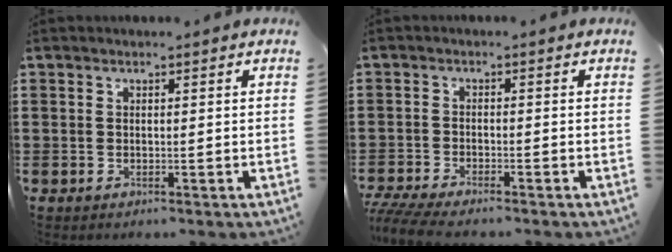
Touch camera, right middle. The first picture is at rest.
{"total": 3.6, "force": [-3.3, 0.1, 1.3], "torque": [-0.043, -0.013, -0.071]}